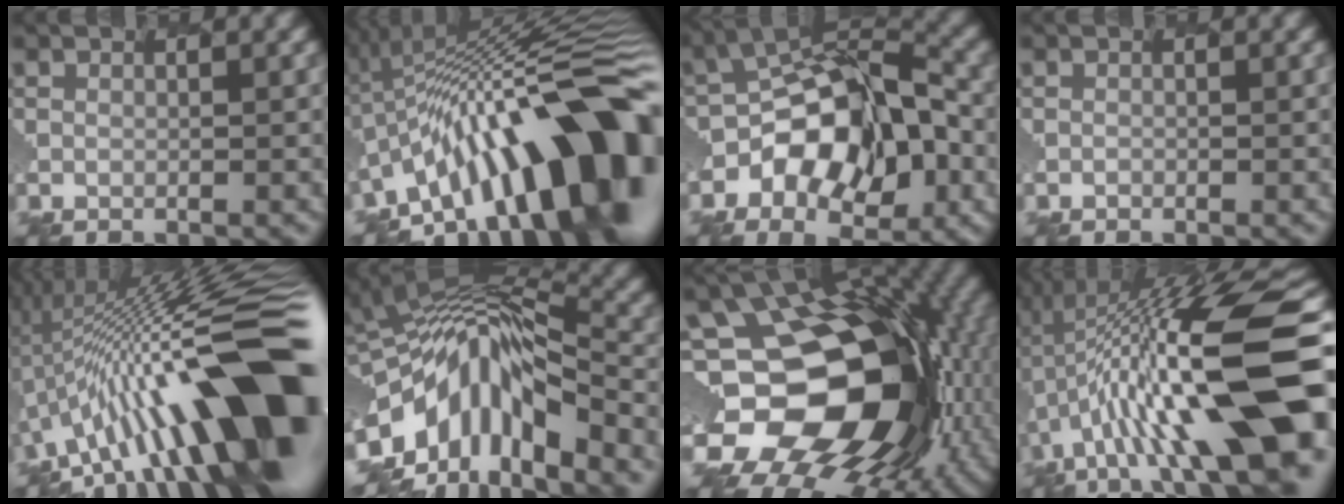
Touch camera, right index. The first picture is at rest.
{"total": 14.4, "force": [-5.1, 4.4, 12.8], "torque": [-0.165, 0.049, -0.091]}
{"total": 10.0, "force": [-3.7, 5.9, 7.2], "torque": [-0.134, 0.009, -0.066]}
{"total": 0.9, "force": [-0.7, -0.2, -0.5], "torque": [-0.003, 0.001, -0.011]}
{"total": 15.1, "force": [-2.6, 4.0, 14.3], "torque": [-0.210, 0.046, -0.054]}
{"total": 9.7, "force": [-5.8, 3.5, 6.9], "torque": [-0.142, 0.010, -0.092]}
{"total": 16.9, "force": [-1.4, 12.4, 11.3], "torque": [-0.220, -0.012, 0.001]}
{"total": 15.3, "force": [-1.1, 4.1, 14.7], "torque": [-0.280, 0.030, -0.012]}